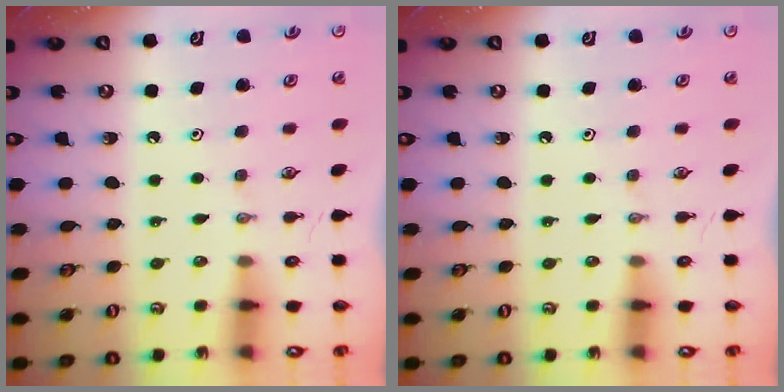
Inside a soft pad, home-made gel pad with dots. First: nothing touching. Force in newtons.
{"total": 0.0}